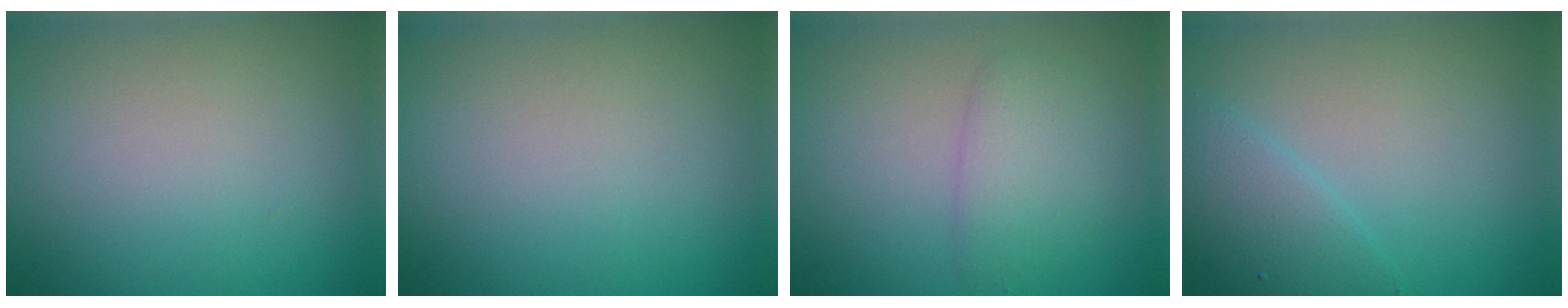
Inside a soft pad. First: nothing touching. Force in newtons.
{"total": 0.0}
{"total": 2.6, "press": 2.6, "slide": 0.1}
{"total": 2.6, "press": 2.6, "slide": 0.1}